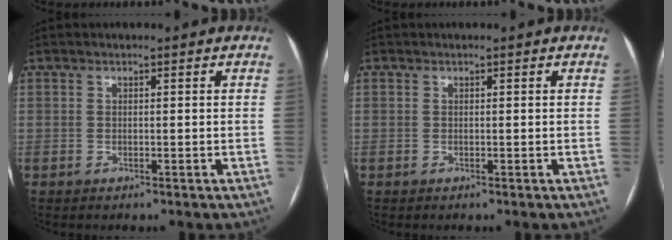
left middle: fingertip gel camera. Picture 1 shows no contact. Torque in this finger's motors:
{"motor_torque": [0.00, 0.00, 0.00, 0.00]}